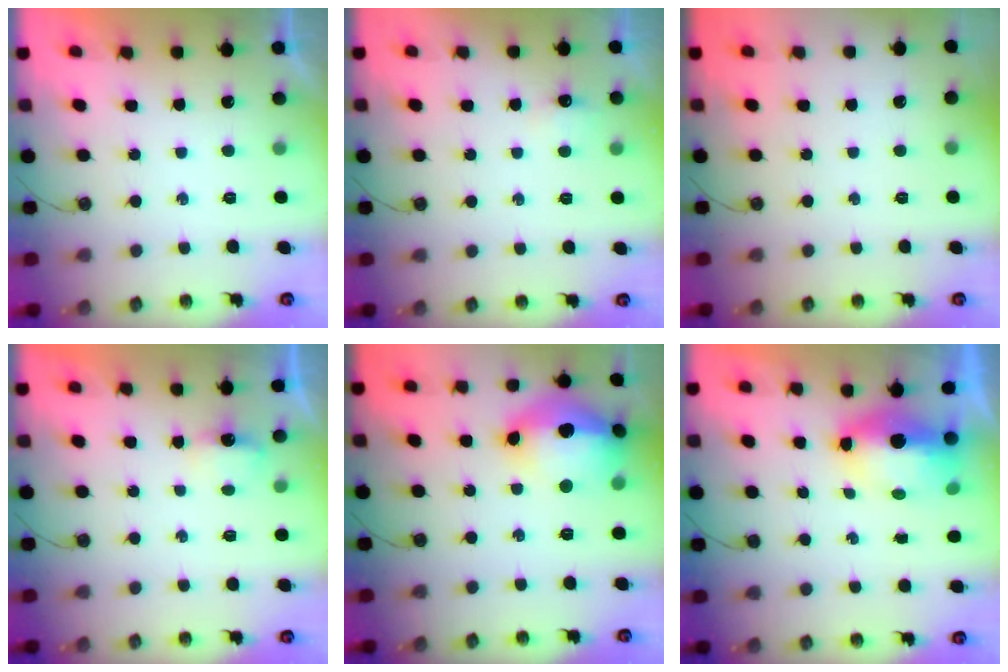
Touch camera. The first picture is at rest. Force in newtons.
{"total": 4.6, "press": 4.5, "slide": 0.7}
{"total": 0.0}
{"total": 3.3, "press": 3.2, "slide": 0.6}
{"total": 18.6, "press": 18.5, "slide": 2.0}
{"total": 7.6, "press": 7.5, "slide": 1.3}